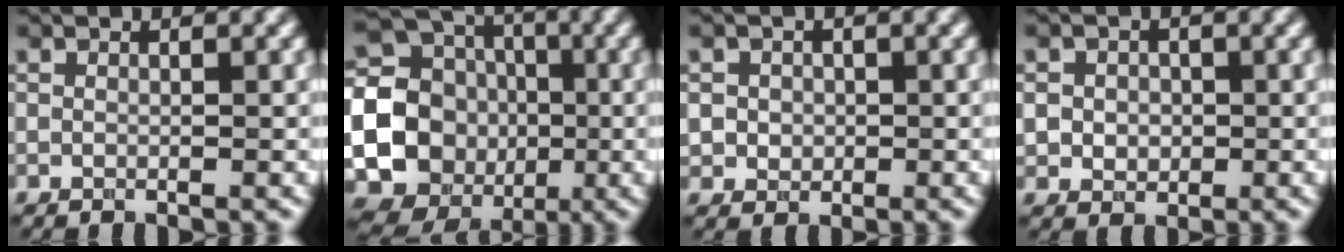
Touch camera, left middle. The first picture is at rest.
{"total": 25.4, "force": [-4.0, 24.0, 7.4], "torque": [-0.165, -0.020, -0.120]}
{"total": 2.0, "force": [0.1, 1.9, 0.6], "torque": [-0.007, -0.001, 0.006]}
{"total": 3.0, "force": [0.2, 2.6, 1.3], "torque": [-0.021, 0.004, -0.006]}